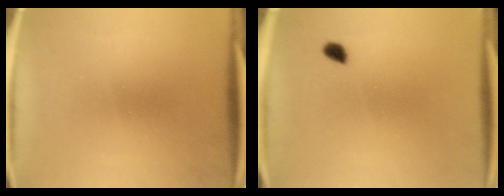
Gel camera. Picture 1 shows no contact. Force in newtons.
{"total": 1.7}